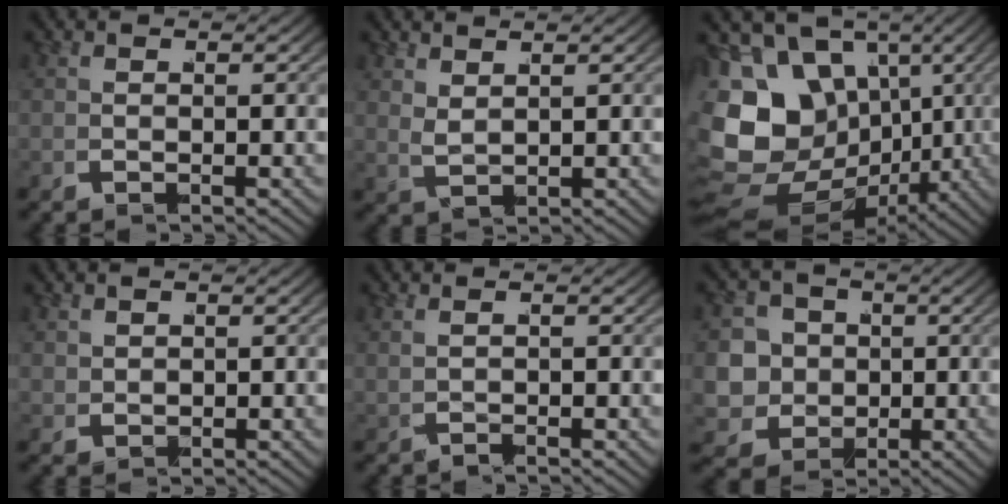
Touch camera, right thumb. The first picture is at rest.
{"total": 1.9, "force": [1.6, 0.4, 1.0], "torque": [-0.010, -0.001, 0.036]}
{"total": 17.5, "force": [-2.0, 14.1, 10.2], "torque": [-0.216, -0.063, -0.024]}
{"total": 0.8, "force": [0.7, 0.4, 0.2], "torque": [-0.006, -0.005, 0.021]}
{"total": 0.7, "force": [0.3, -0.6, 0.3], "torque": [-0.001, 0.006, 0.005]}
{"total": 10.6, "force": [-1.9, 9.2, 5.0], "torque": [-0.121, -0.051, -0.031]}